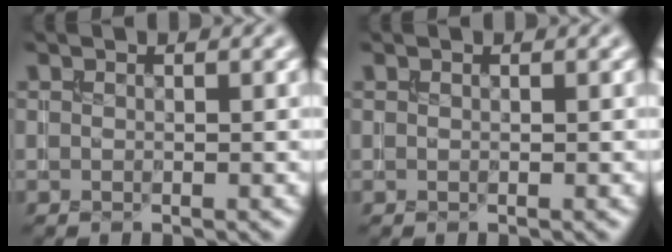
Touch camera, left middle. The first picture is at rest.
{"total": 0.0}